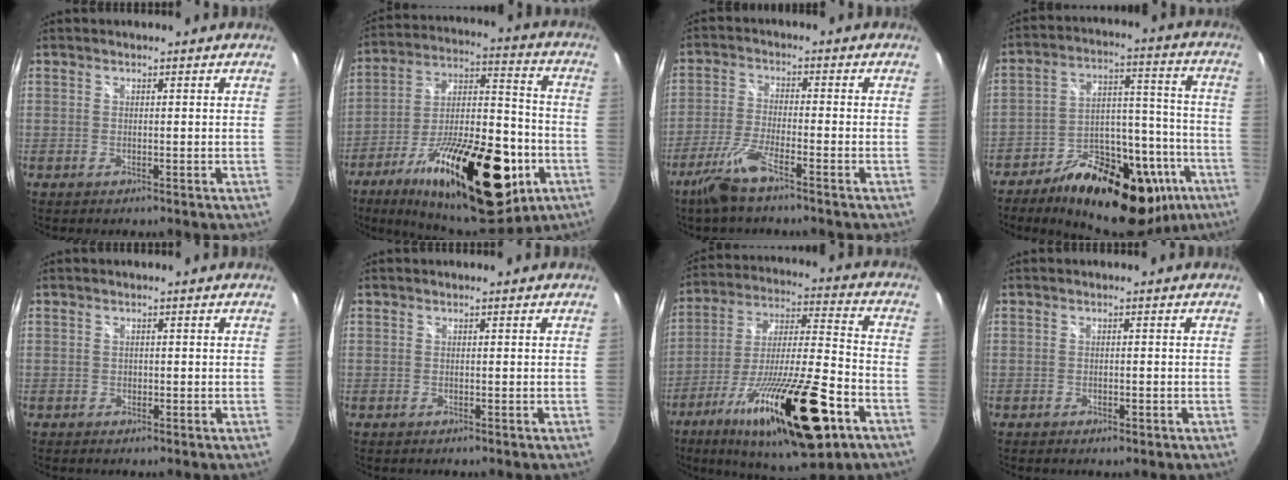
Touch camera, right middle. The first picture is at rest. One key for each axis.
{"total": 29.1, "fx": -13.4, "fy": 11.9, "fz": 22.9, "tx": -0.375, "ty": -0.007, "tz": -0.201}
{"total": 7.7, "fx": -5.4, "fy": 1.0, "fz": 5.4, "tx": -0.130, "ty": -0.010, "tz": -0.105}
{"total": 25.7, "fx": -15.8, "fy": 12.2, "fz": 16.3, "tx": -0.226, "ty": 0.029, "tz": -0.214}
{"total": 0.6, "fx": -0.2, "fy": 0.6, "fz": 0.0, "tx": 0.002, "ty": -0.002, "tz": -0.003}
{"total": 0.0}
{"total": 26.5, "fx": -13.1, "fy": 6.2, "fz": 22.1, "tx": -0.392, "ty": -0.048, "tz": -0.215}
{"total": 1.4, "fx": -0.7, "fy": 0.7, "fz": 0.9, "tx": -0.015, "ty": -0.003, "tz": -0.011}